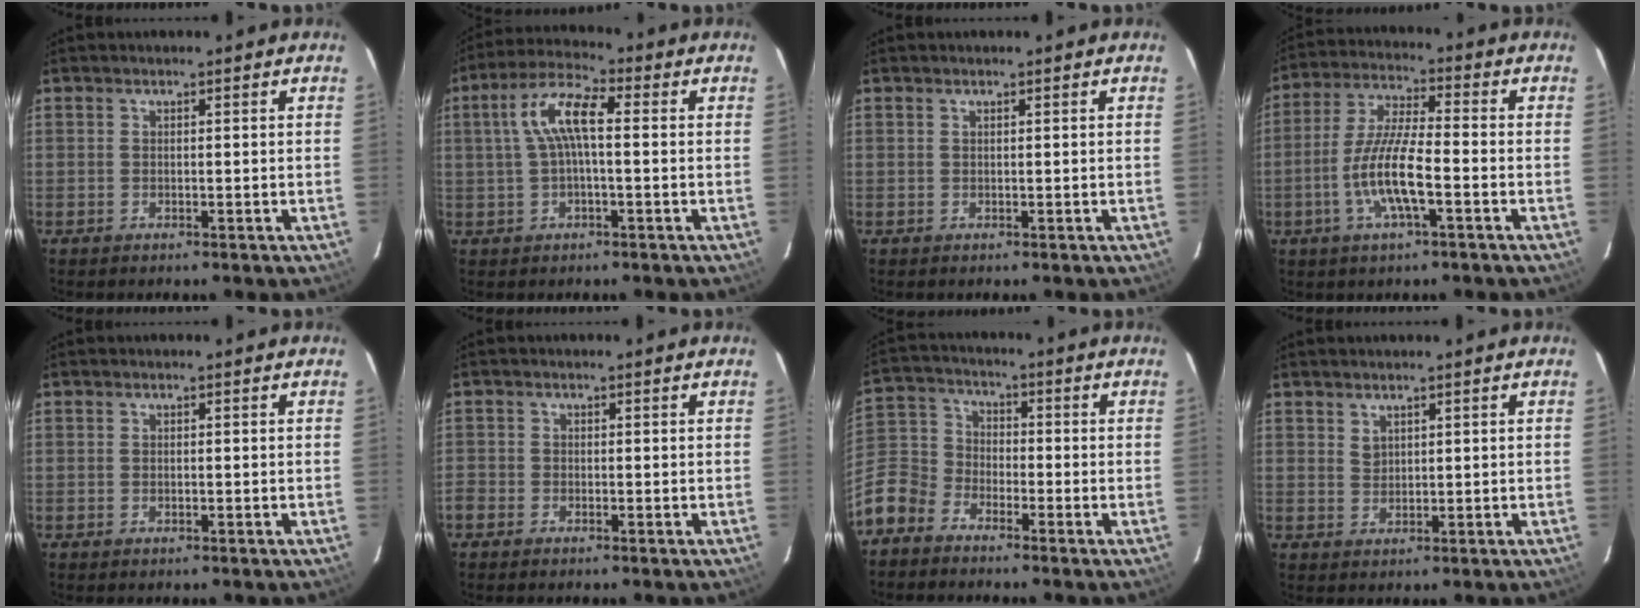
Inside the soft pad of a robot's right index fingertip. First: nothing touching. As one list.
[{"total": 8.3, "force": [0.8, 2.5, 7.8], "torque": [-0.157, 0.021, 0.016]}, {"total": 0.0}, {"total": 10.9, "force": [-3.7, 2.0, 10.0], "torque": [-0.207, -0.004, -0.071]}, {"total": 0.0}, {"total": 2.2, "force": [-1.4, 1.5, 0.4], "torque": [-0.014, -0.002, -0.031]}, {"total": 10.5, "force": [-6.7, 7.3, 3.5], "torque": [-0.097, 0.022, -0.149]}, {"total": 1.7, "force": [1.4, 1.0, 0.4], "torque": [-0.003, 0.001, 0.027]}]